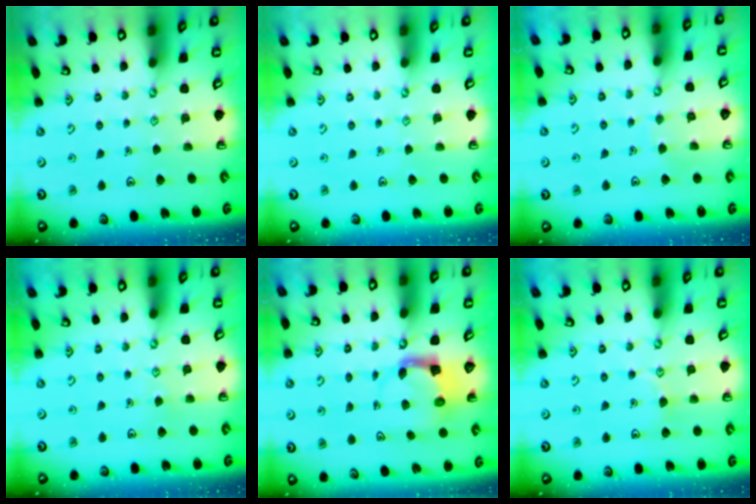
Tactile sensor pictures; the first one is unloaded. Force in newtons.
{"total": 0.0}
{"total": 3.9, "press": 3.9, "slide": 0.2}
{"total": 3.4, "press": 3.4, "slide": 0.3}
{"total": 3.9, "press": 3.9, "slide": 0.7}
{"total": 4.2, "press": 4.2, "slide": 0.4}